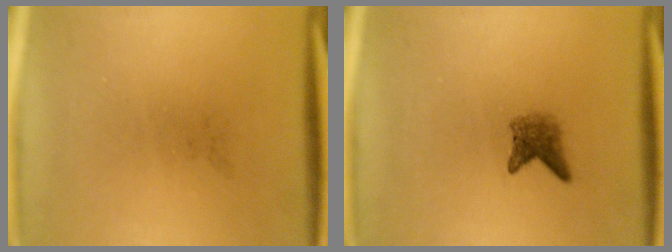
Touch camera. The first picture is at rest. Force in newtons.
{"total": 2.4}